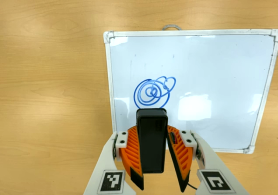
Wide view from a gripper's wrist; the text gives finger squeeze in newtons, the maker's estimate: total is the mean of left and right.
{"total": 7.4, "left": 6.8, "right": 8.1}